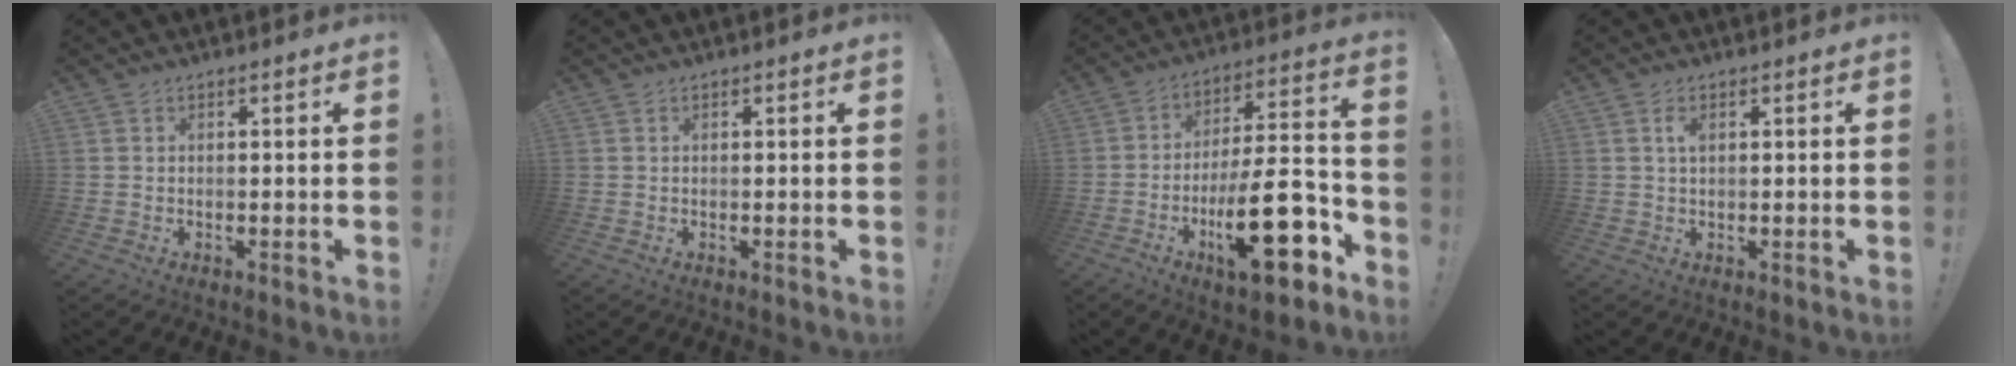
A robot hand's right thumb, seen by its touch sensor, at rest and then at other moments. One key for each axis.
{"total": 0.0}
{"total": 23.3, "fx": -9.0, "fy": 7.8, "fz": 20.0, "tx": -0.327, "ty": 0.051, "tz": -0.141}
{"total": 2.2, "fx": 0.7, "fy": 1.1, "fz": 1.8, "tx": -0.029, "ty": -0.001, "tz": 0.010}